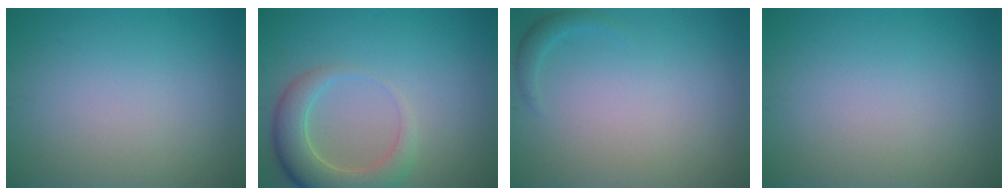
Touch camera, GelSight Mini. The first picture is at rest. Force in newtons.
{"total": 5.0, "press": 4.9, "slide": 0.6}
{"total": 1.0, "press": 1.0, "slide": 0.1}
{"total": 0.0}